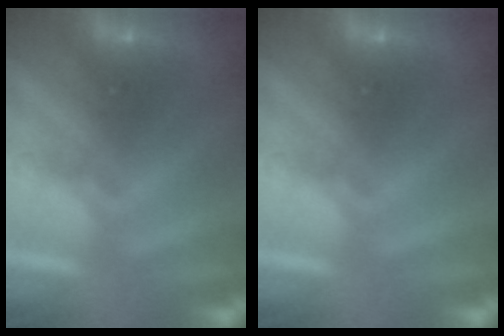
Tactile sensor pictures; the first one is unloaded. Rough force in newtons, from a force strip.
{"total": 0.0}